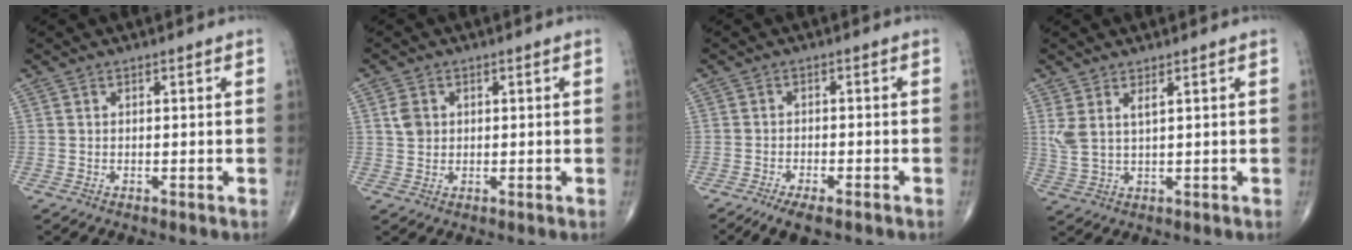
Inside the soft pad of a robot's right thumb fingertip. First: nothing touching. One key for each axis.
{"total": 3.0, "fx": 0.7, "fy": 2.5, "fz": 1.6, "tx": -0.021, "ty": 0.001, "tz": 0.014}
{"total": 6.1, "fx": -4.5, "fy": 2.0, "fz": 3.6, "tx": -0.062, "ty": 0.003, "tz": -0.076}
{"total": 4.5, "fx": 1.9, "fy": 1.4, "fz": 3.8, "tx": -0.098, "ty": -0.008, "tz": 0.047}